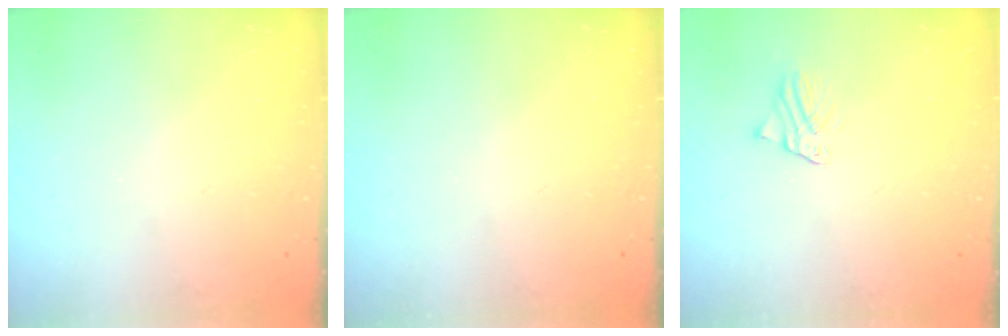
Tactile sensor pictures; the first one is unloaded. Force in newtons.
{"total": 0.0}
{"total": 2.5, "press": 2.5, "slide": 0.2}